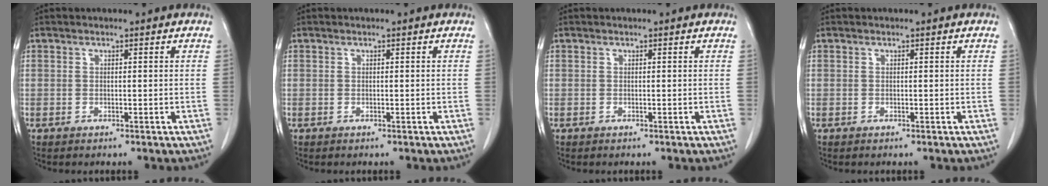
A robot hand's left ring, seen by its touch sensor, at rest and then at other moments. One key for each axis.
{"total": 0.0}
{"total": 0.0}
{"total": 0.0}